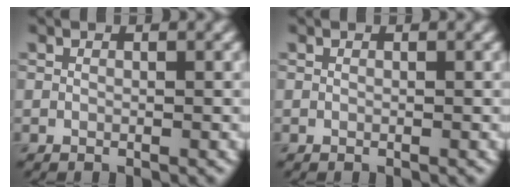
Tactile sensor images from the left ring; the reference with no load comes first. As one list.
[{"total": 0.0}]